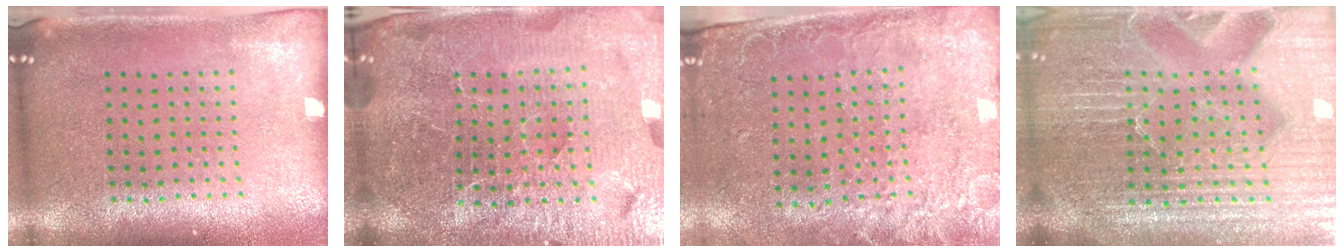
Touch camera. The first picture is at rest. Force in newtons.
{"total": 6.1, "press": 5.4, "slide": 2.9}
{"total": 2.6, "press": 2.1, "slide": 1.4}
{"total": 6.5, "press": 5.8, "slide": 3.0}